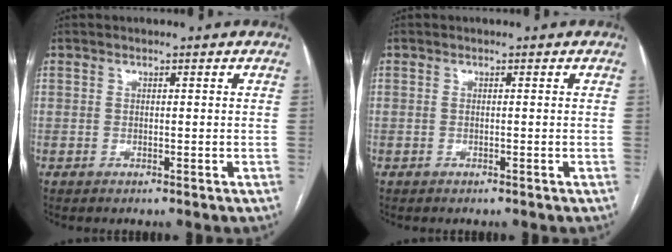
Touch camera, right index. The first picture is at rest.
{"total": 0.0}